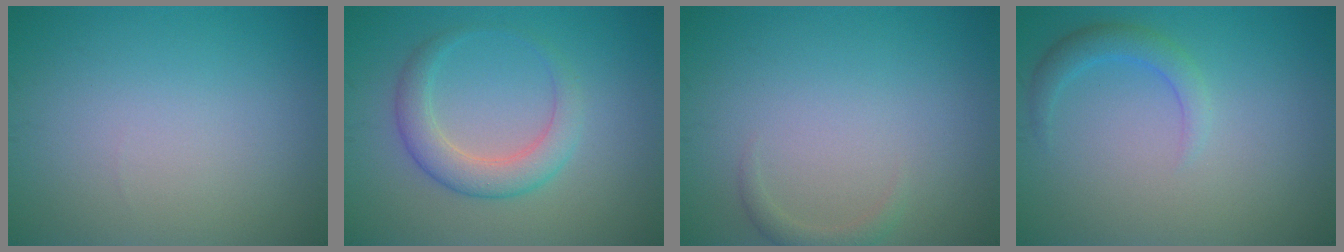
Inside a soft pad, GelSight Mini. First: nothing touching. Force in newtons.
{"total": 3.6, "press": 3.6, "slide": 0.3}
{"total": 1.2, "press": 1.2, "slide": 0.2}
{"total": 2.1, "press": 2.1, "slide": 0.1}